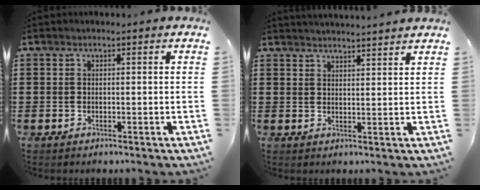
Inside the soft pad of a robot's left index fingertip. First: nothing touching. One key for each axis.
{"total": 2.5, "fx": 2.4, "fy": -0.4, "fz": -0.1, "tx": -0.004, "ty": -0.009, "tz": 0.047}